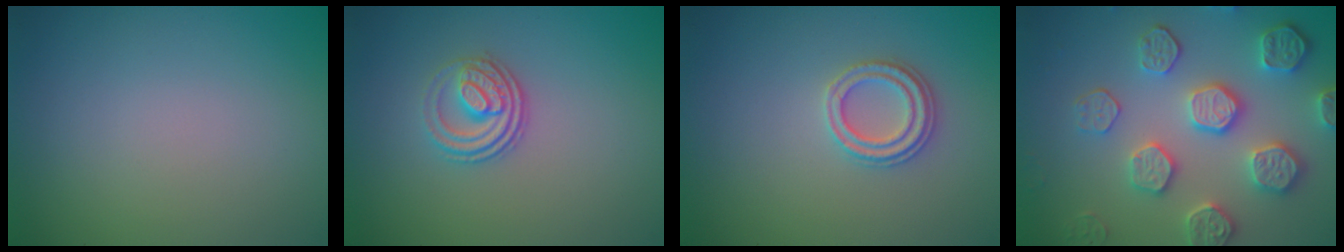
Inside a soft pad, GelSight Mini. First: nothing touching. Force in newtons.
{"total": 3.1, "press": 2.5, "slide": 1.9}
{"total": 2.4, "press": 2.3, "slide": 0.6}
{"total": 5.6, "press": 5.1, "slide": 2.2}